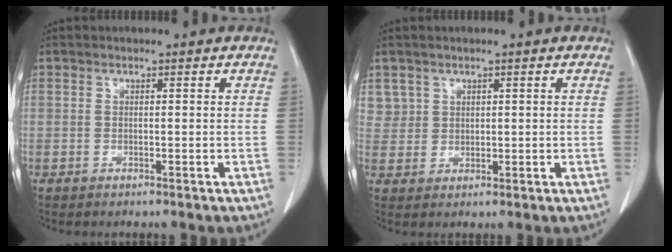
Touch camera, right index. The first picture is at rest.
{"total": 3.3, "force": [1.9, 2.7, -0.3], "torque": [0.023, 0.006, 0.037]}